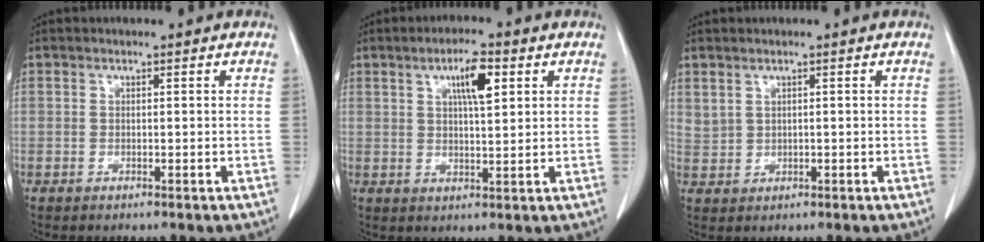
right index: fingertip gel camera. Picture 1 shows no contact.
{"total": 5.9, "force": [2.4, 1.2, 5.2], "torque": [-0.091, 0.003, 0.040]}
{"total": 1.7, "force": [1.2, 0.9, 0.7], "torque": [-0.016, -0.001, 0.032]}